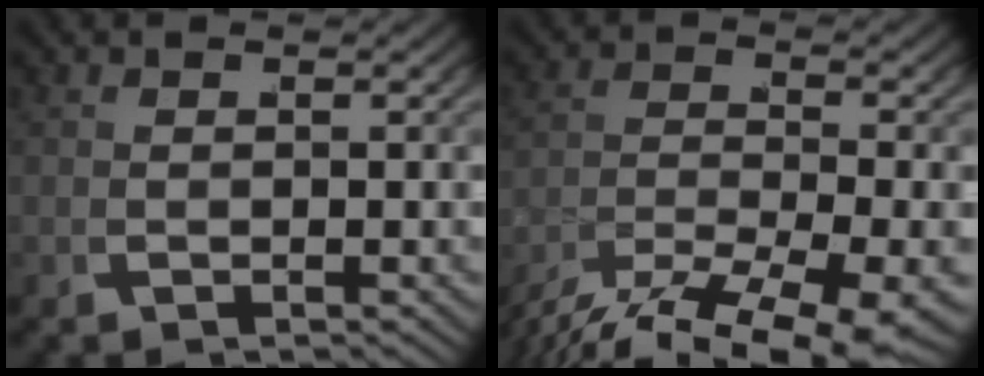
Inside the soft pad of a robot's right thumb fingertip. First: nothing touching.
{"total": 9.7, "force": [-6.5, 4.2, 5.8], "torque": [-0.105, -0.036, -0.094]}